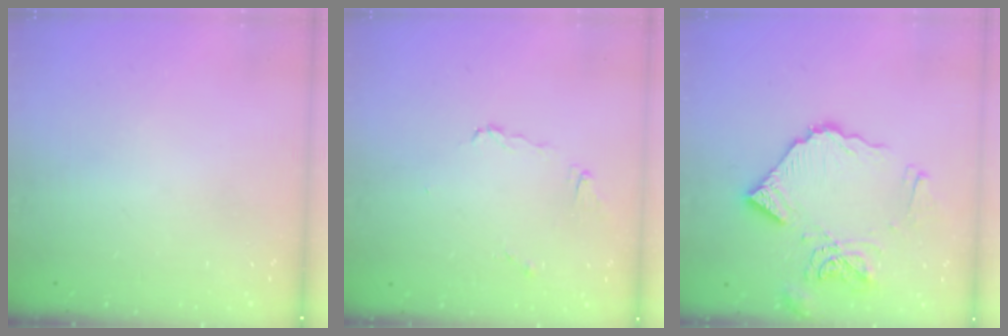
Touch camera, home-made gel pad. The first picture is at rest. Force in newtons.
{"total": 3.6, "press": 3.5, "slide": 0.5}
{"total": 14.1, "press": 14.0, "slide": 1.6}